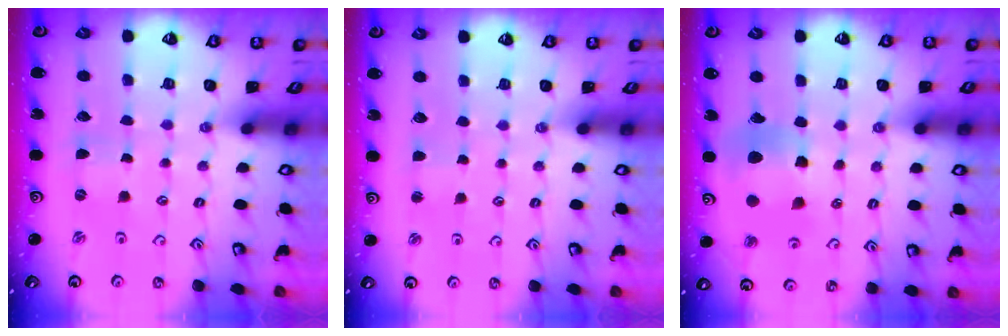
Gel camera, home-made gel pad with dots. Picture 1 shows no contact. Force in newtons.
{"total": 1.6, "press": 1.6, "slide": 0.3}
{"total": 10.4, "press": 10.4, "slide": 1.2}